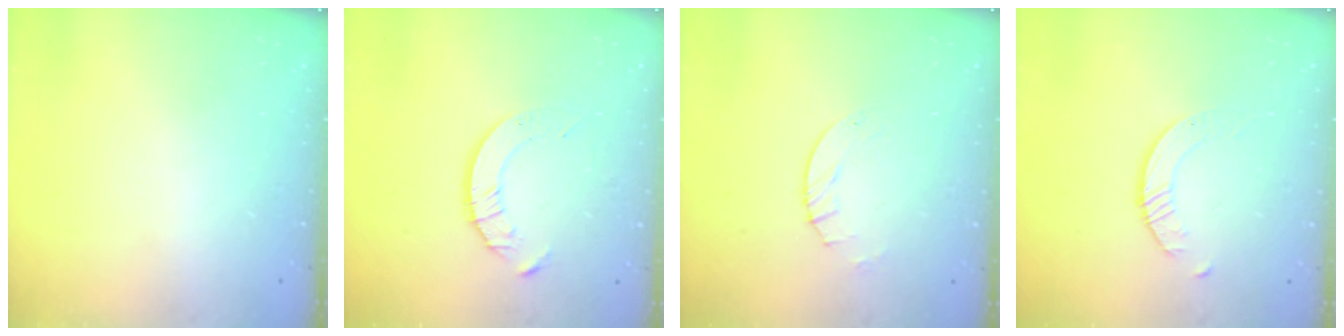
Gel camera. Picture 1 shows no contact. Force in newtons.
{"total": 4.7, "press": 4.6, "slide": 0.6}
{"total": 2.6, "press": 2.6, "slide": 0.3}
{"total": 1.7, "press": 1.7, "slide": 0.2}